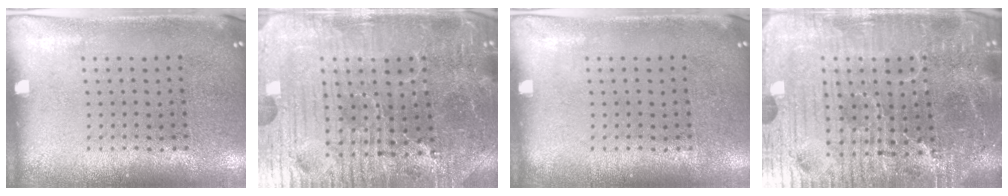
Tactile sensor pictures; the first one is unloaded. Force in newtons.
{"total": 5.3, "press": 5.1, "slide": 1.5}
{"total": 0.0}
{"total": 7.3, "press": 6.5, "slide": 3.3}